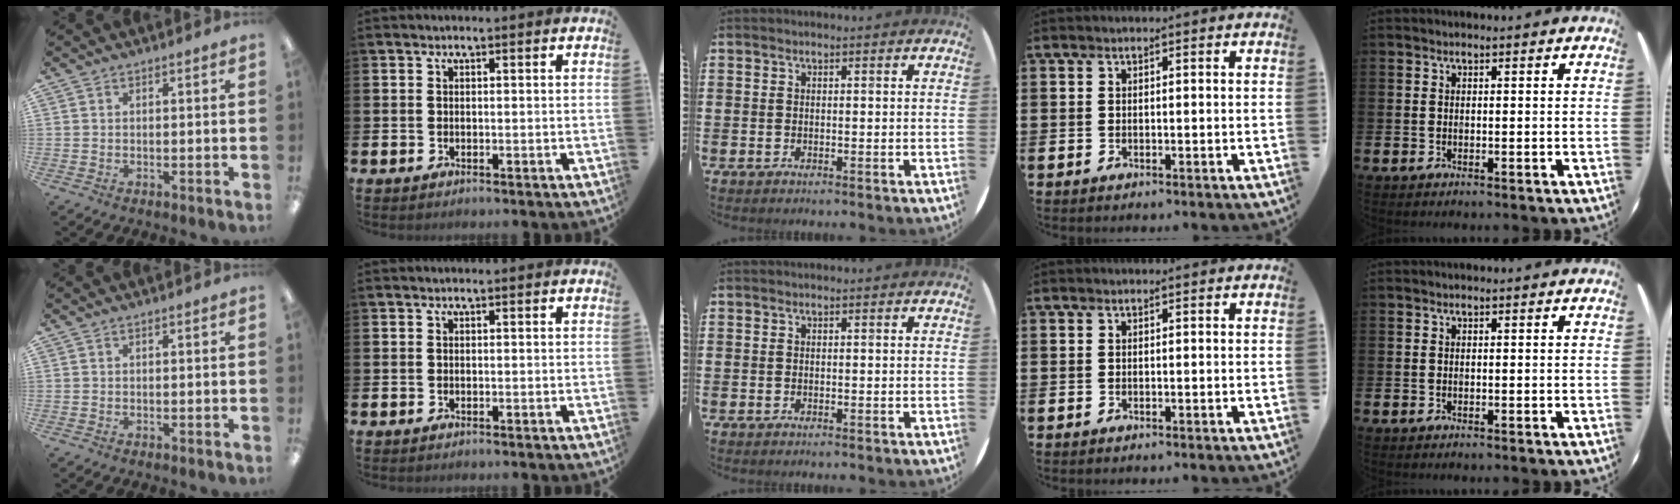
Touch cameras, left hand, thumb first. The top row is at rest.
{}